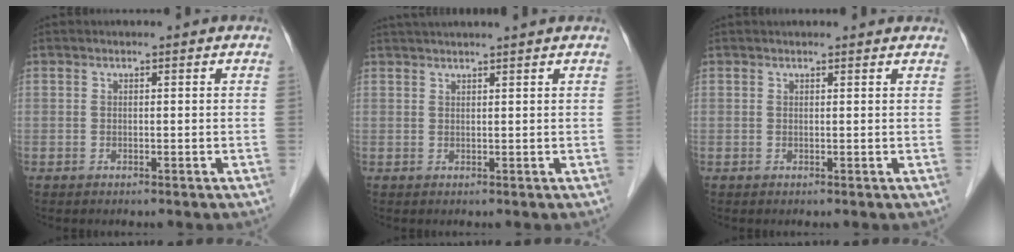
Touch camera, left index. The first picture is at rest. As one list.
[{"total": 5.6, "force": [4.9, -1.0, 2.5], "torque": [-0.031, 0.031, 0.070]}, {"total": 4.0, "force": [3.8, 0.6, 1.1], "torque": [-0.014, 0.026, 0.038]}]